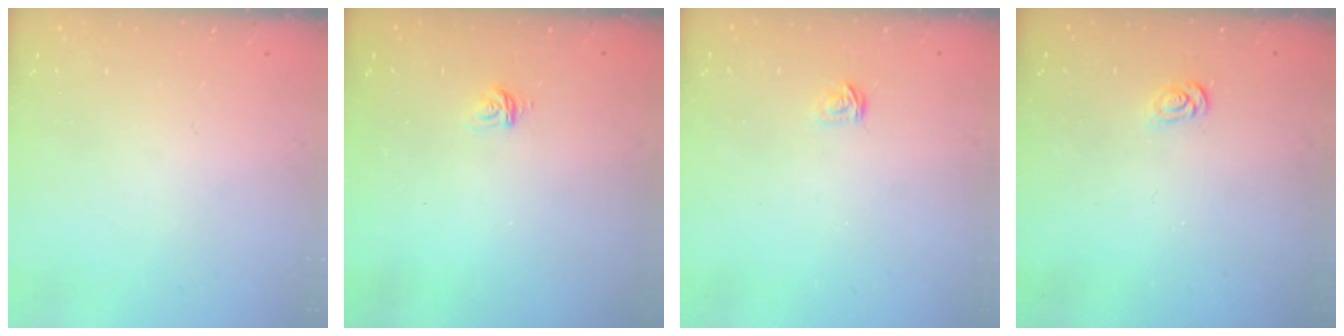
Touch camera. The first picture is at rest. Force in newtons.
{"total": 3.4, "press": 3.4, "slide": 0.2}
{"total": 3.2, "press": 3.2, "slide": 0.2}
{"total": 2.7, "press": 2.7, "slide": 0.3}